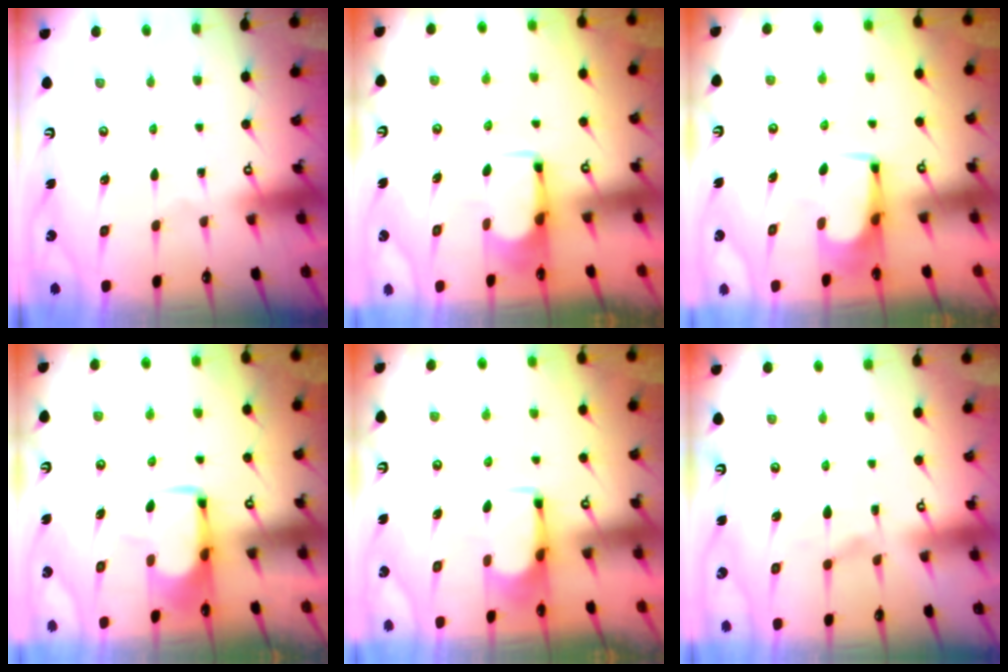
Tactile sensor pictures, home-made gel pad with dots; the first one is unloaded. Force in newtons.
{"total": 1.8, "press": 1.7, "slide": 0.5}
{"total": 1.6, "press": 1.5, "slide": 0.3}
{"total": 1.7, "press": 1.7, "slide": 0.4}
{"total": 6.4, "press": 6.4, "slide": 0.7}
{"total": 3.2, "press": 2.9, "slide": 1.4}